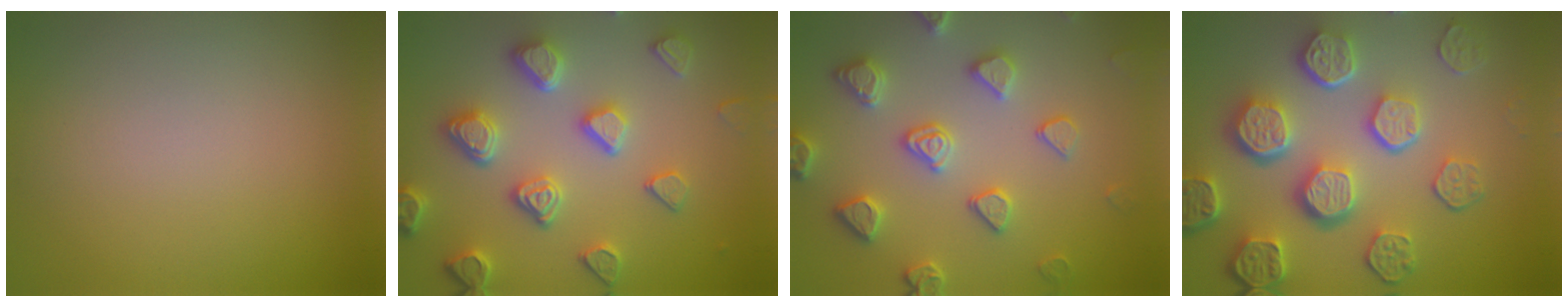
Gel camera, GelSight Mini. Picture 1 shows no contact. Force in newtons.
{"total": 4.9, "press": 4.7, "slide": 1.3}
{"total": 4.5, "press": 4.4, "slide": 1.0}
{"total": 8.5, "press": 6.2, "slide": 5.8}